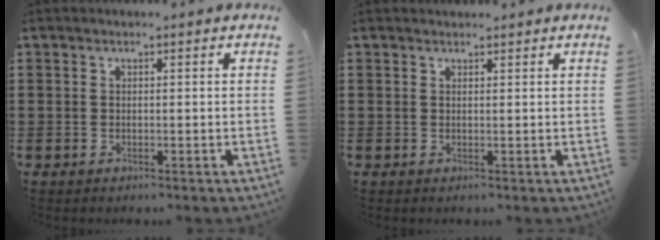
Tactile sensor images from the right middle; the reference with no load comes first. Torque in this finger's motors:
{"motor_torque": [0.17, -0.18, 0.00, 0.00]}